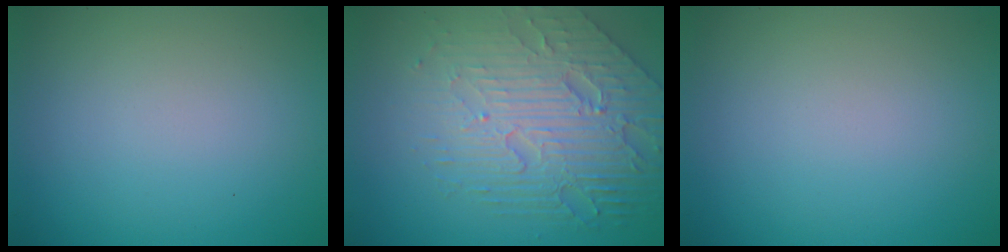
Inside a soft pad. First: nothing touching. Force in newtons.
{"total": 7.7, "press": 5.3, "slide": 5.5}
{"total": 0.0}